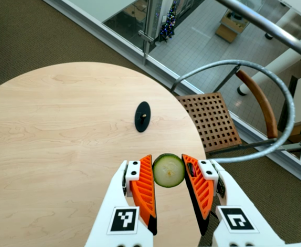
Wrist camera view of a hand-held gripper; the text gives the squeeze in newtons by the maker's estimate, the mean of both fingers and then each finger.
{"total": 7.5, "left": 7.4, "right": 7.6}